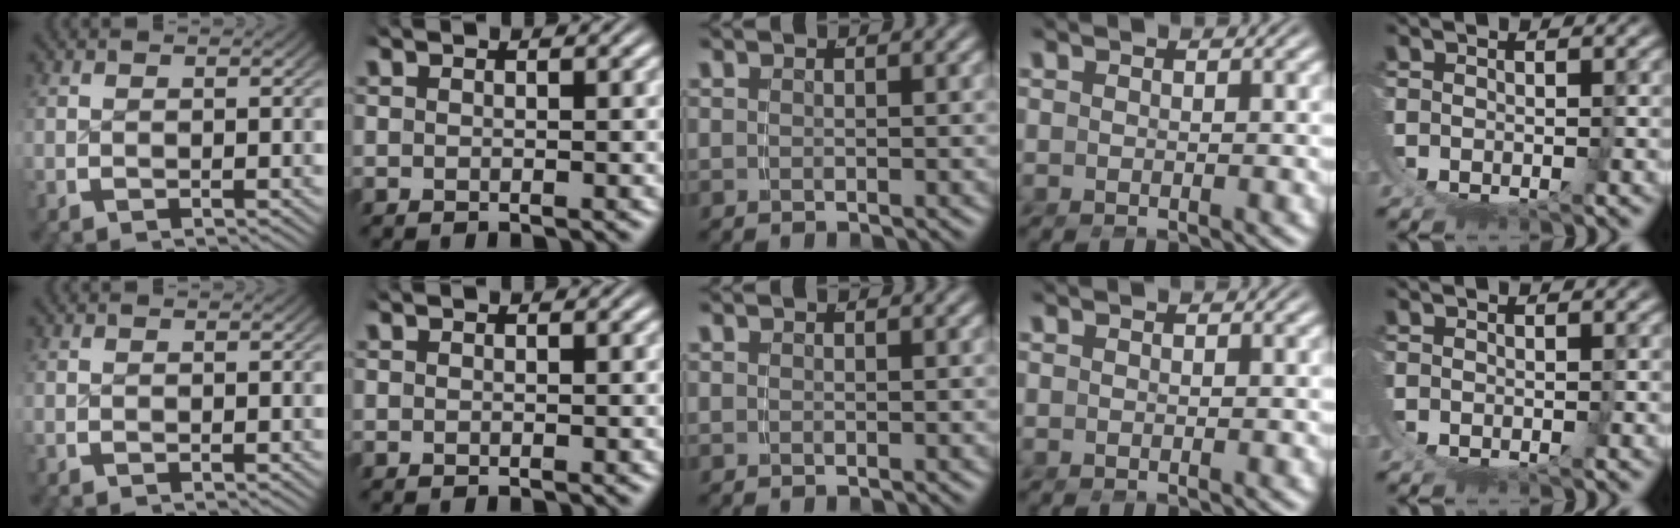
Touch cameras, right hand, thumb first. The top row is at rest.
{}